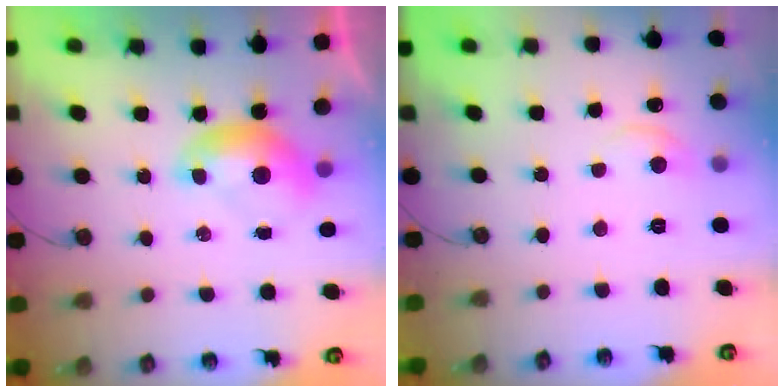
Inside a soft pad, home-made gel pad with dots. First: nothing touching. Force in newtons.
{"total": 0.5, "press": 0.2, "slide": 0.5}